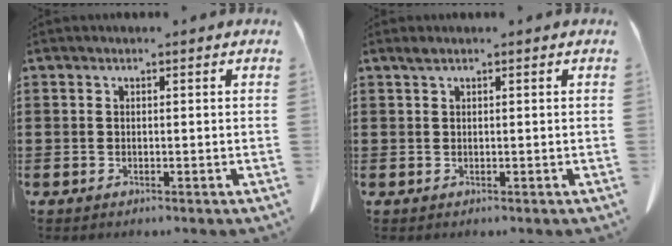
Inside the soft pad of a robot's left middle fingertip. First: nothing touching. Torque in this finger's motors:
{"motor_torque": [0.01, 0.12, 0.00, 0.00]}